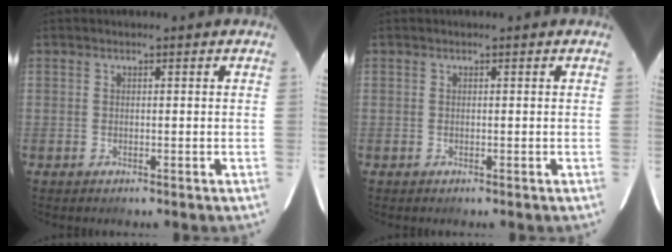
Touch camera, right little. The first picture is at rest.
{"total": 0.0}